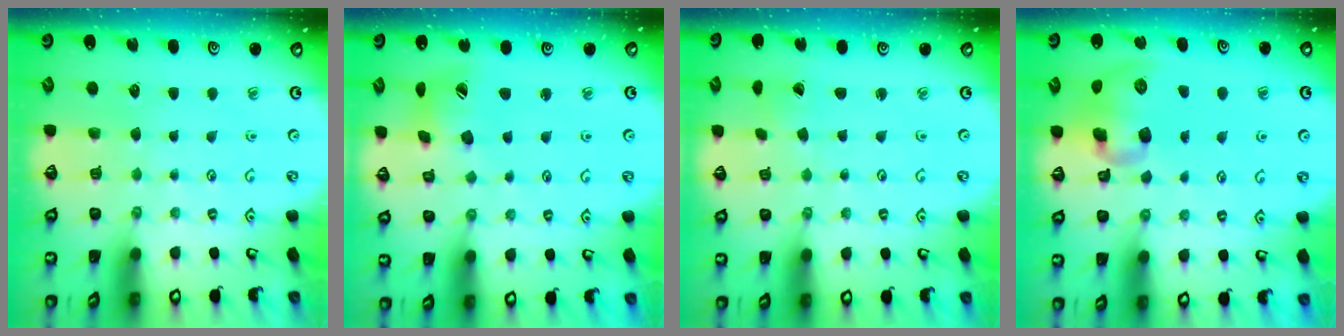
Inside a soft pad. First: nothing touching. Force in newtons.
{"total": 11.4, "press": 11.3, "slide": 1.0}
{"total": 0.0}
{"total": 12.3, "press": 12.2, "slide": 1.5}